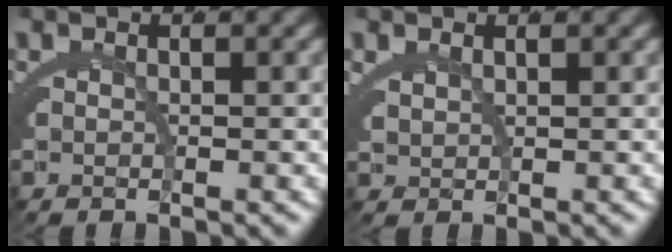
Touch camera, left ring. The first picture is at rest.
{"total": 1.0, "force": [1.0, -0.2, 0.2], "torque": [-0.006, -0.007, 0.029]}